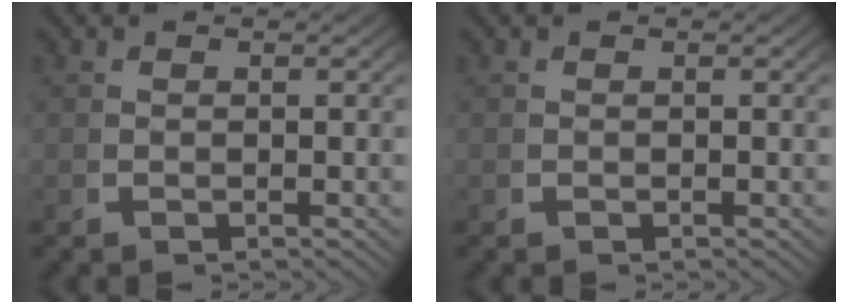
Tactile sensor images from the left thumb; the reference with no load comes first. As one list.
[{"total": 0.0}]